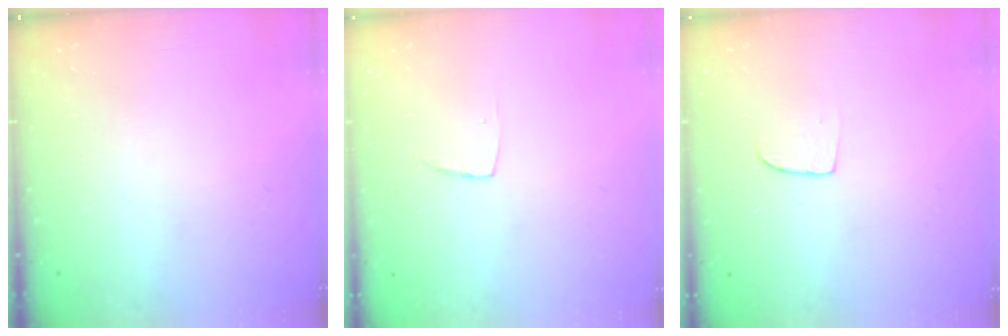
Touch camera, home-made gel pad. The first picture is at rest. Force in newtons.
{"total": 3.8, "press": 3.7, "slide": 0.3}
{"total": 5.5, "press": 5.5, "slide": 0.3}